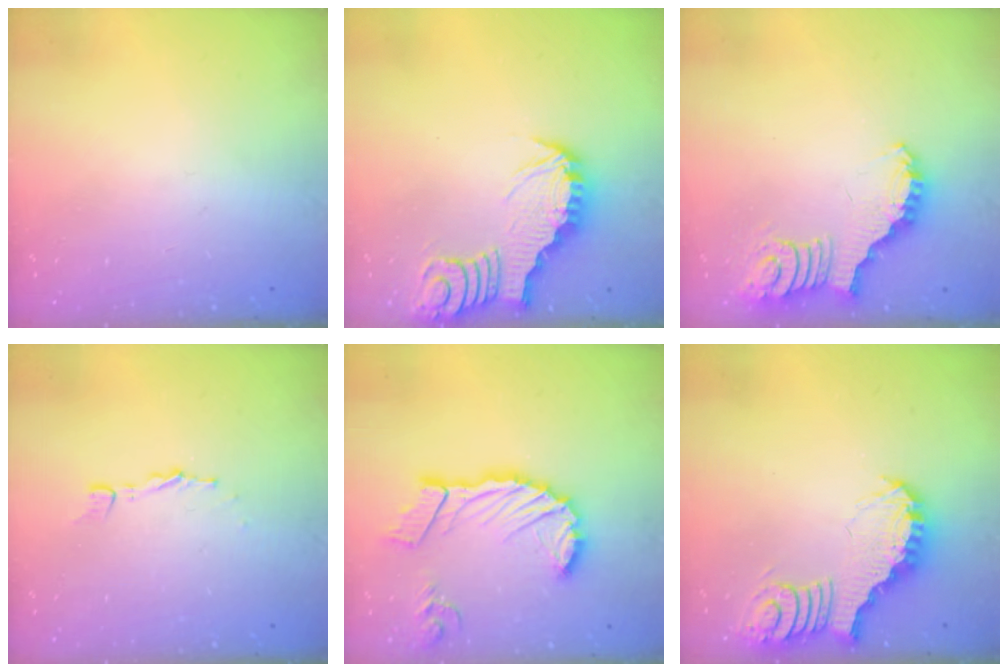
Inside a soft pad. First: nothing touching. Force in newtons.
{"total": 3.2, "press": 3.2, "slide": 0.4}
{"total": 2.4, "press": 2.4, "slide": 0.5}
{"total": 2.6, "press": 2.6, "slide": 0.2}
{"total": 14.5, "press": 14.4, "slide": 1.9}
{"total": 3.9, "press": 3.8, "slide": 0.6}